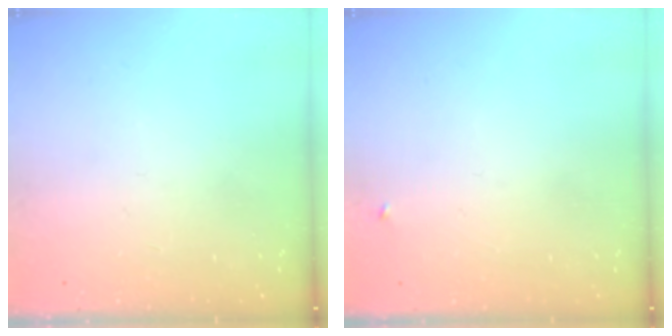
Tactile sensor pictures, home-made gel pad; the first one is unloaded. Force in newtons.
{"total": 2.3, "press": 2.3, "slide": 0.2}